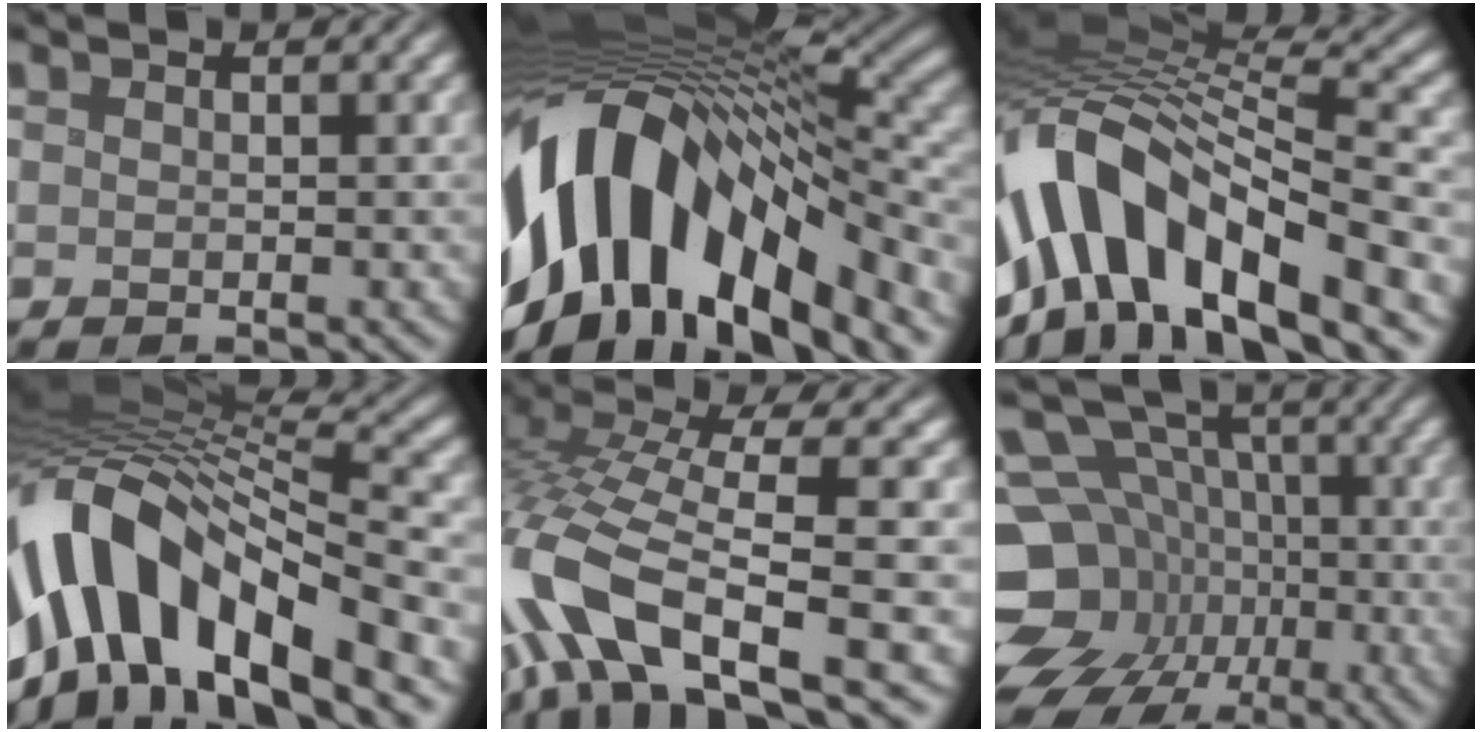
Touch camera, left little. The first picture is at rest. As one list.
[{"total": 15.4, "force": [-4.6, 8.3, 12.2], "torque": [-0.219, 0.011, -0.081]}, {"total": 12.8, "force": [-6.0, 5.6, 9.8], "torque": [-0.180, 0.015, -0.115]}, {"total": 14.1, "force": [-4.9, 6.1, 11.7], "torque": [-0.219, 0.025, -0.089]}, {"total": 11.1, "force": [-4.0, 3.1, 9.8], "torque": [-0.204, 0.012, -0.084]}, {"total": 15.0, "force": [-5.6, 12.3, 6.5], "torque": [-0.140, -0.015, -0.098]}]